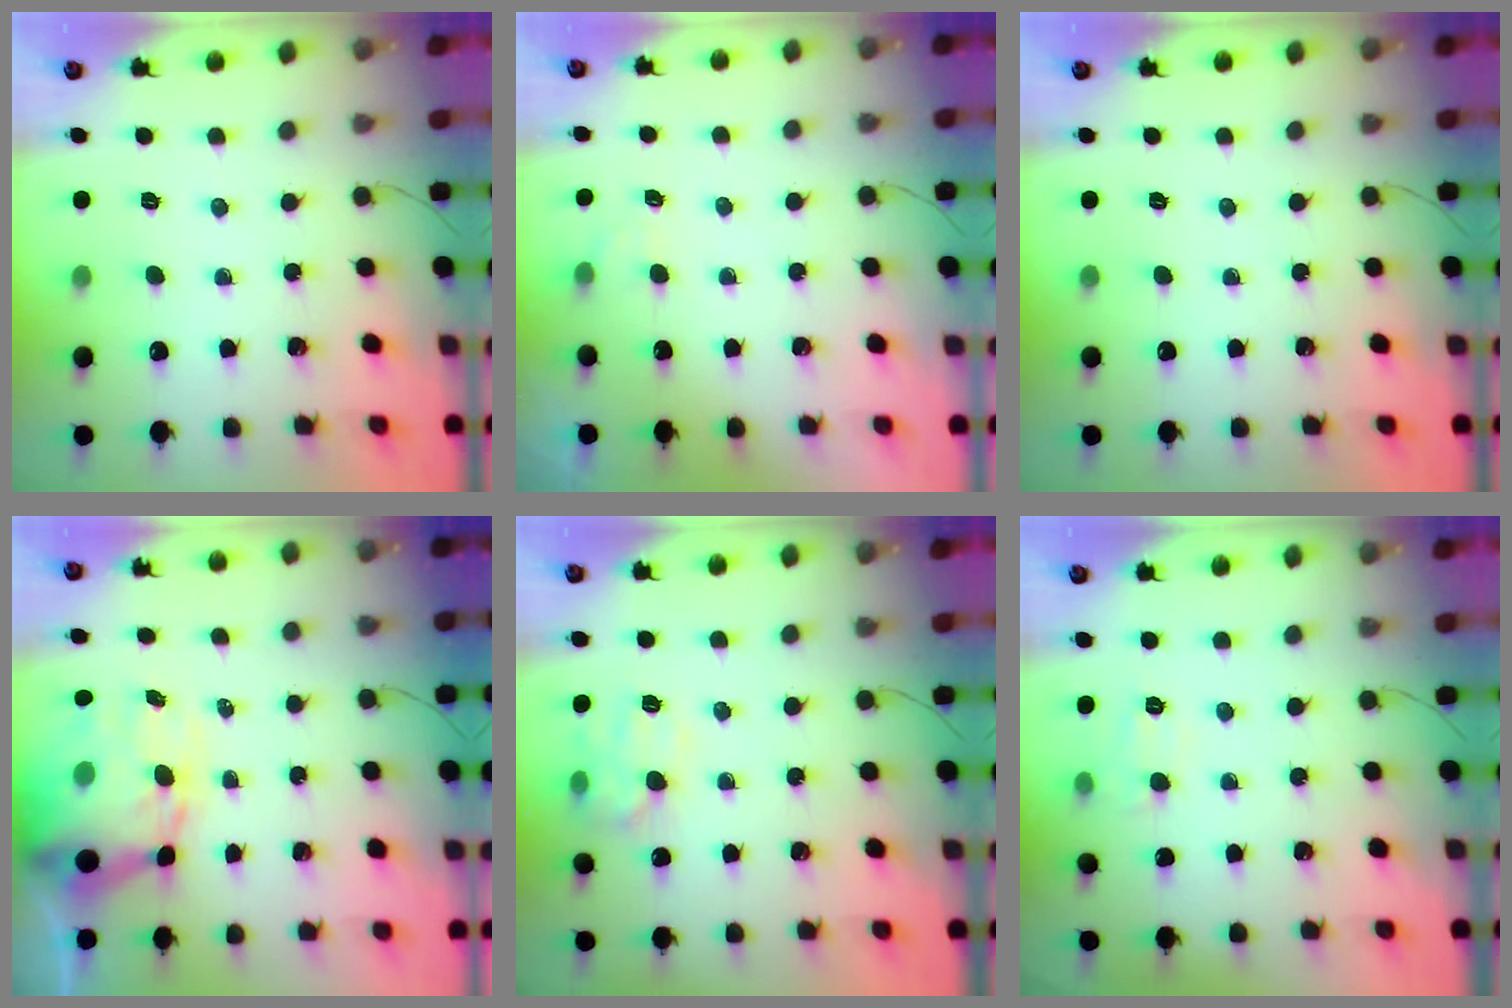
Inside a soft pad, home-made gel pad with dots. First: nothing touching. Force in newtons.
{"total": 2.0, "press": 1.4, "slide": 1.4}
{"total": 0.0}
{"total": 13.6, "press": 13.0, "slide": 3.9}
{"total": 12.0, "press": 12.0, "slide": 0.3}
{"total": 6.4, "press": 6.3, "slide": 1.1}